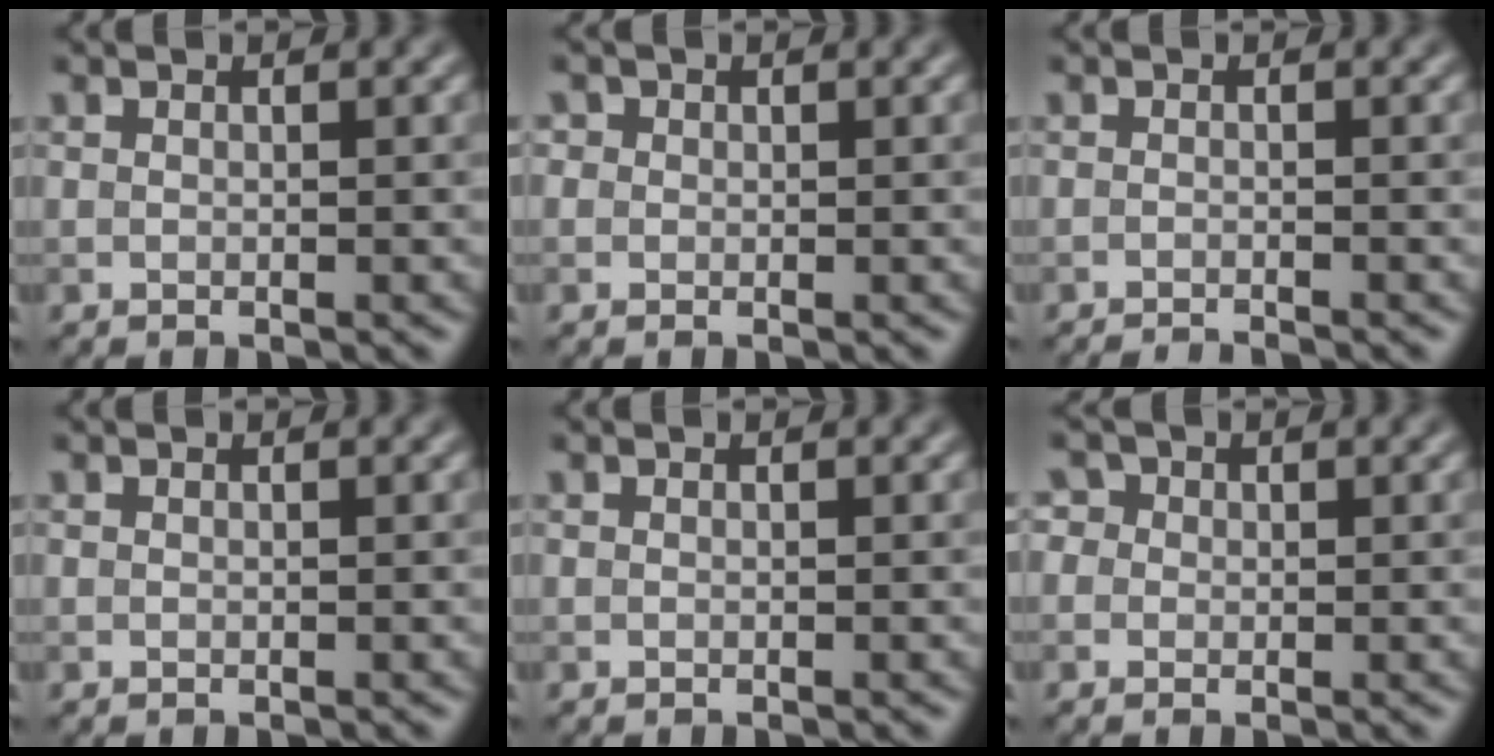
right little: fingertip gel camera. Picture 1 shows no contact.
{"total": 0.9, "force": [0.3, 0.8, 0.1], "torque": [0.004, -0.003, -0.003]}
{"total": 2.3, "force": [-2.1, 0.3, 1.0], "torque": [-0.009, -0.003, -0.036]}
{"total": 0.0}
{"total": 0.0}
{"total": 2.8, "force": [1.2, 2.3, 1.0], "torque": [0.000, 0.017, -0.007]}